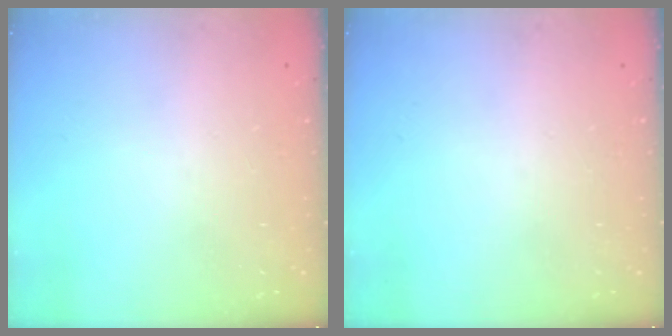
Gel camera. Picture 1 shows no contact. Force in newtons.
{"total": 0.0}